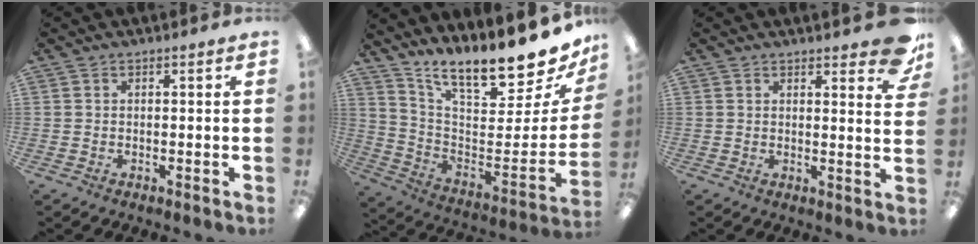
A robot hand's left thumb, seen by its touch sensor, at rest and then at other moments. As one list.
[{"total": 14.6, "force": [12.6, 3.0, 6.7], "torque": [-0.087, -0.118, 0.204]}, {"total": 5.7, "force": [4.3, 1.5, 3.4], "torque": [-0.037, -0.023, 0.070]}]